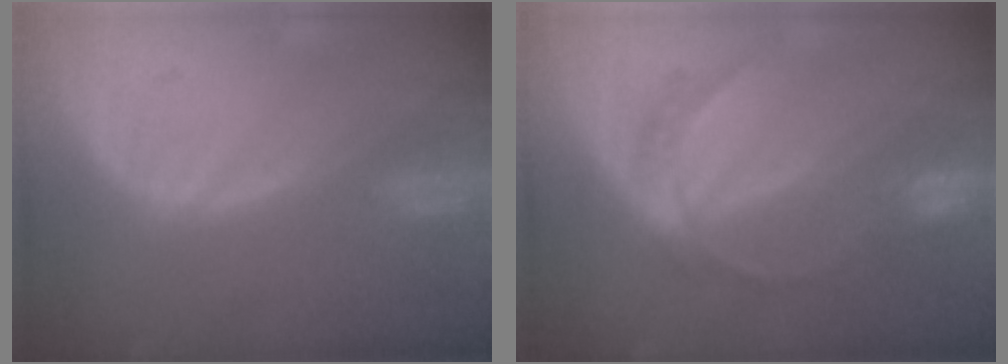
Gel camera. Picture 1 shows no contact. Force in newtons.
{"total": 6.7, "press": 5.8, "slide": 3.4}